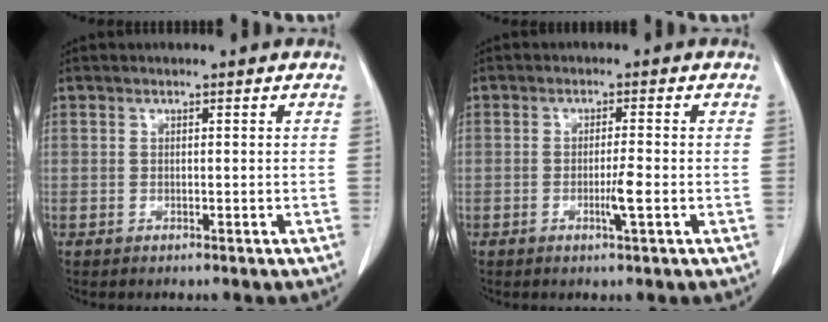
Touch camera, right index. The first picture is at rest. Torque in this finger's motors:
{"motor_torque": [0.44, -0.17, 0.20, 0.08]}